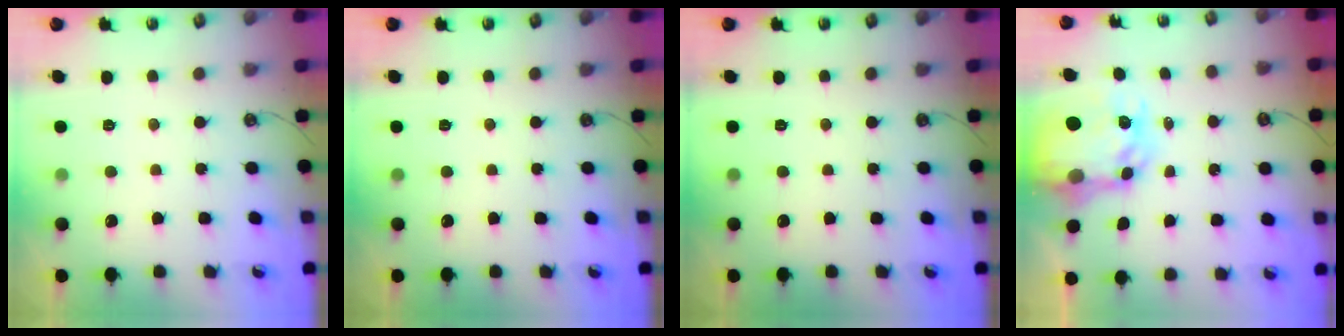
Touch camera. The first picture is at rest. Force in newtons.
{"total": 0.0}
{"total": 0.0}
{"total": 7.7, "press": 7.7, "slide": 0.7}